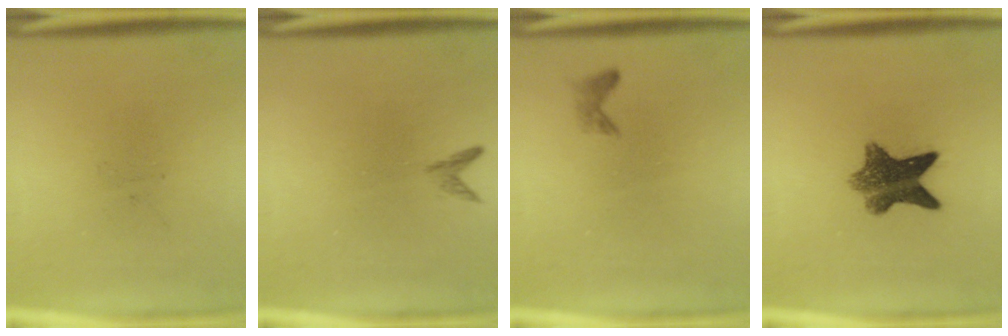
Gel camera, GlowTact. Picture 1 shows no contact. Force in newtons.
{"total": 0.8}
{"total": 0.8}
{"total": 8.2}